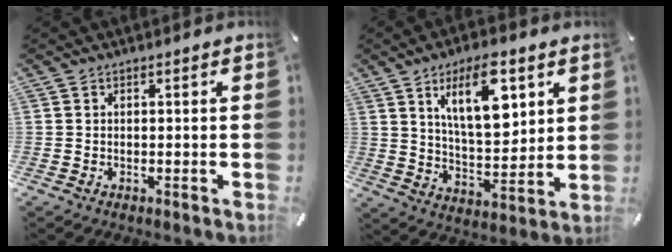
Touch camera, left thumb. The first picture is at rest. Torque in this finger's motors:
{"motor_torque": [2.60, 2.41, 1.94, -0.83, 0.57]}